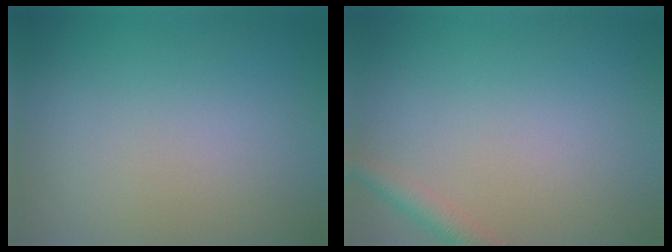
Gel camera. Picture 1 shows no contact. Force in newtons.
{"total": 2.0, "press": 2.0, "slide": 0.1}